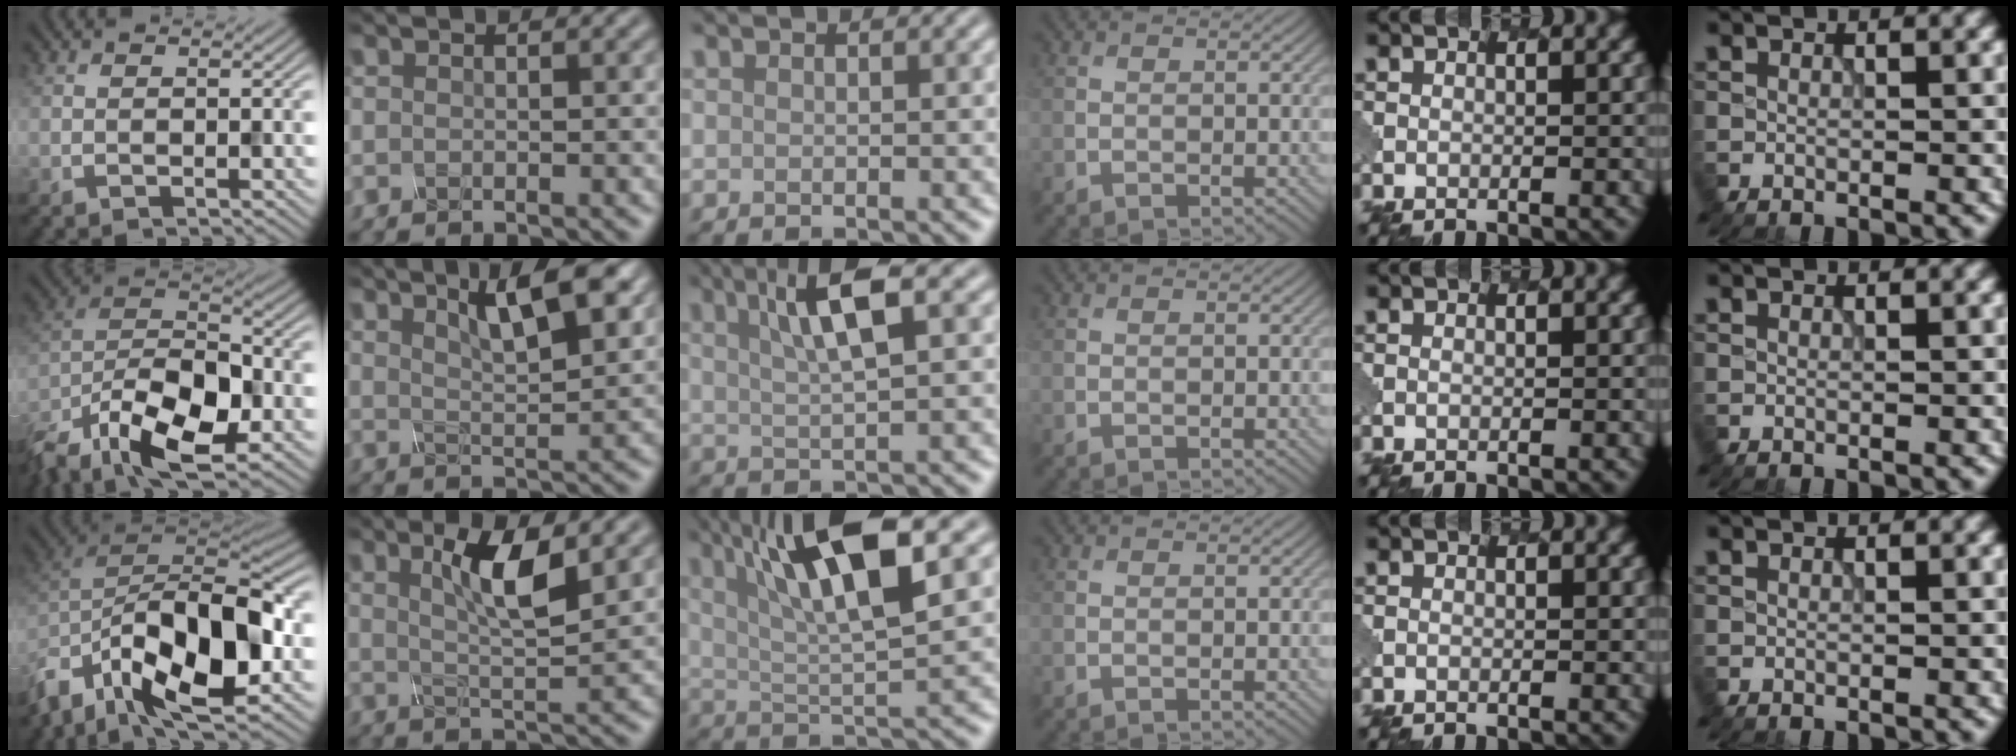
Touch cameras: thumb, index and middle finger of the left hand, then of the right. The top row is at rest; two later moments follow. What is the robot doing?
{"motion": "twist", "object": "rubiks cube"}